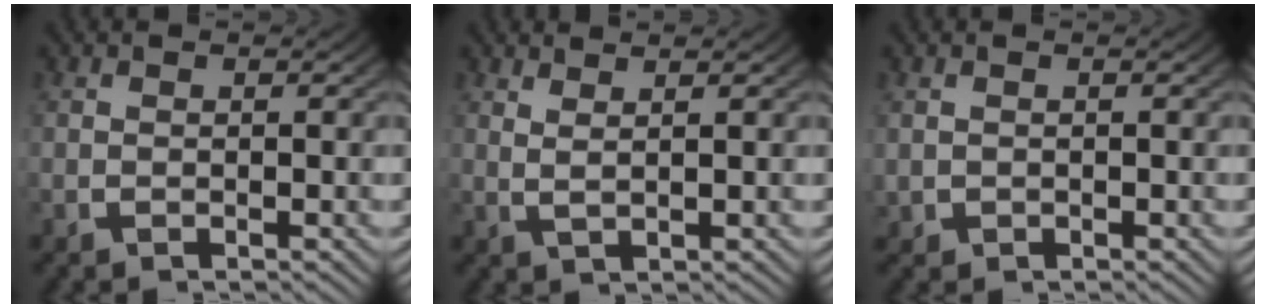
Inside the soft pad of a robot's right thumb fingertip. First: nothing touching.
{"total": 1.8, "force": [1.6, 0.1, 0.8], "torque": [-0.020, -0.002, 0.034]}
{"total": 1.2, "force": [0.1, 1.2, 0.1], "torque": [-0.009, -0.008, 0.007]}